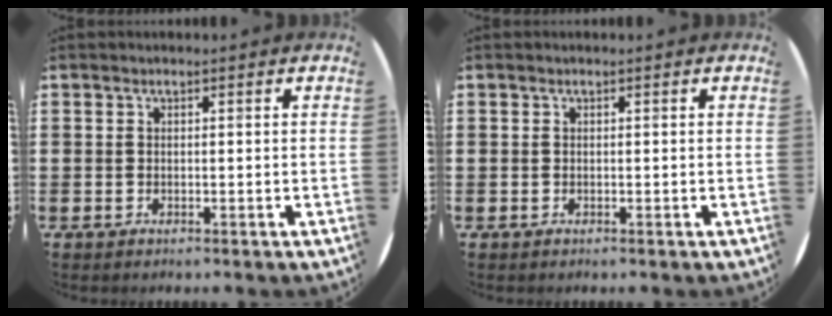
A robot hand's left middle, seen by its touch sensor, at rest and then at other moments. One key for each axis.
{"total": 0.0}